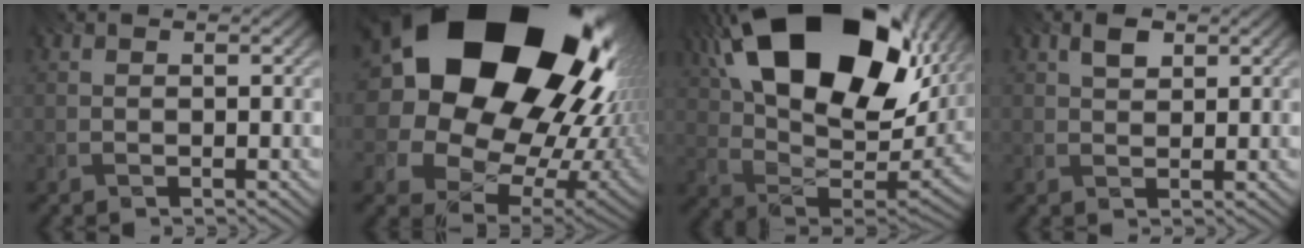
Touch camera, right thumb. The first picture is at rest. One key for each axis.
{"total": 27.0, "fx": 9.6, "fy": 21.2, "fz": 13.7, "tx": -0.303, "ty": -0.004, "tz": 0.164}
{"total": 23.3, "fx": 10.6, "fy": 13.1, "fz": 16.1, "tx": -0.319, "ty": 0.041, "tz": 0.180}
{"total": 2.4, "fx": 1.3, "fy": 1.3, "fz": 1.5, "tx": -0.031, "ty": 0.003, "tz": 0.023}